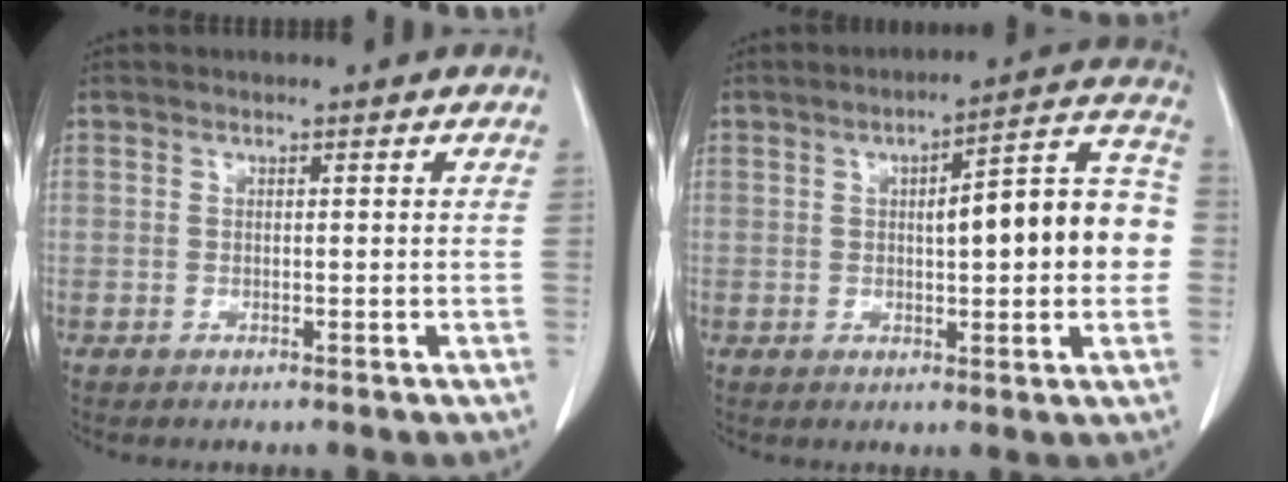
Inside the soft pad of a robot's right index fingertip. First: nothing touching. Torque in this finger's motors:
{"motor_torque": [1.12, 0.40, 0.35, 0.09]}